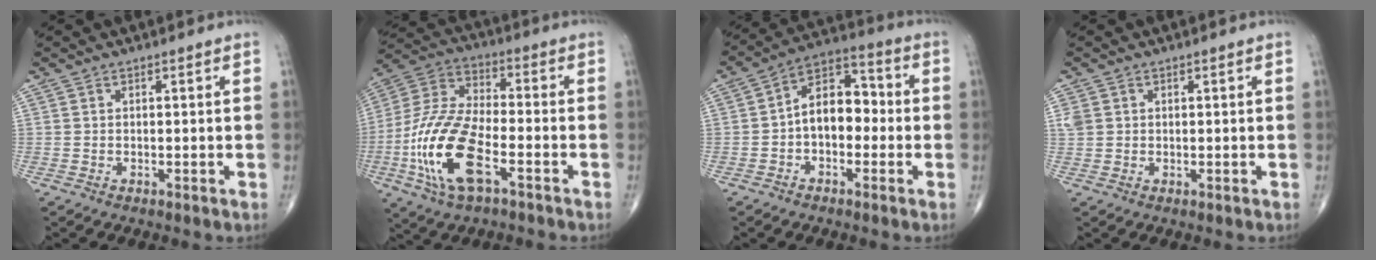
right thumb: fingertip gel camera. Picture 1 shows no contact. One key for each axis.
{"total": 18.0, "fx": -6.4, "fy": 7.8, "fz": 14.9, "tx": -0.320, "ty": 0.024, "tz": -0.121}
{"total": 10.3, "fx": -1.2, "fy": 6.7, "fz": 7.8, "tx": -0.098, "ty": 0.039, "tz": -0.036}
{"total": 2.5, "fx": 0.6, "fy": 2.2, "fz": 1.1, "tx": -0.029, "ty": 0.008, "tz": 0.017}